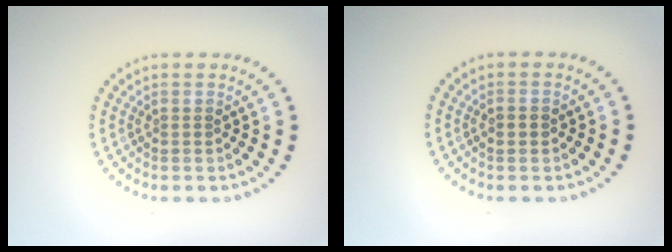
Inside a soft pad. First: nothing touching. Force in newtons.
{"total": 1.2, "press": 1.2, "slide": 0.2}